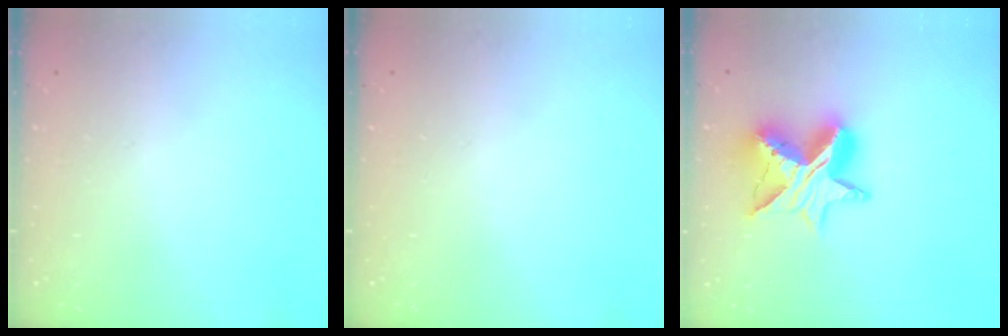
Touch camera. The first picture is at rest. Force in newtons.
{"total": 0.0}
{"total": 12.7, "press": 12.7, "slide": 1.0}